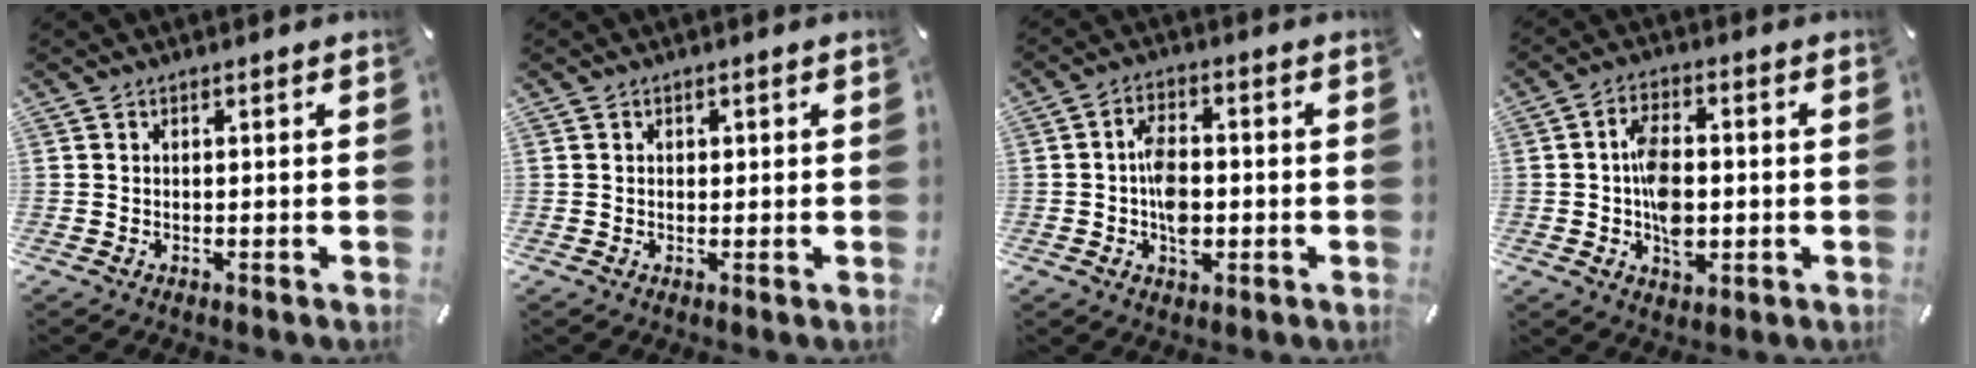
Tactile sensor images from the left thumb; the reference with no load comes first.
{"total": 0.5, "force": [0.1, 0.5, 0.1], "torque": [0.006, -0.001, 0.000]}
{"total": 7.6, "force": [-1.1, 4.7, 5.9], "torque": [-0.105, 0.006, -0.019]}
{"total": 9.5, "force": [-0.9, 5.8, 7.4], "torque": [-0.131, 0.005, -0.014]}